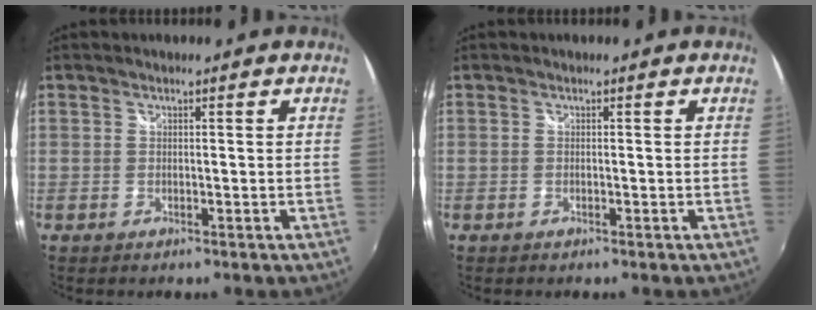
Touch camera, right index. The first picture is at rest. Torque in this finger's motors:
{"motor_torque": [0.00, 0.00, 0.00, 0.01]}